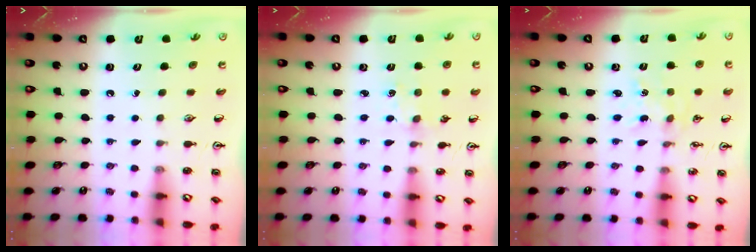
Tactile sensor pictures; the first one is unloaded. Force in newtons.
{"total": 0.7, "press": 0.7, "slide": 0.2}
{"total": 0.0}